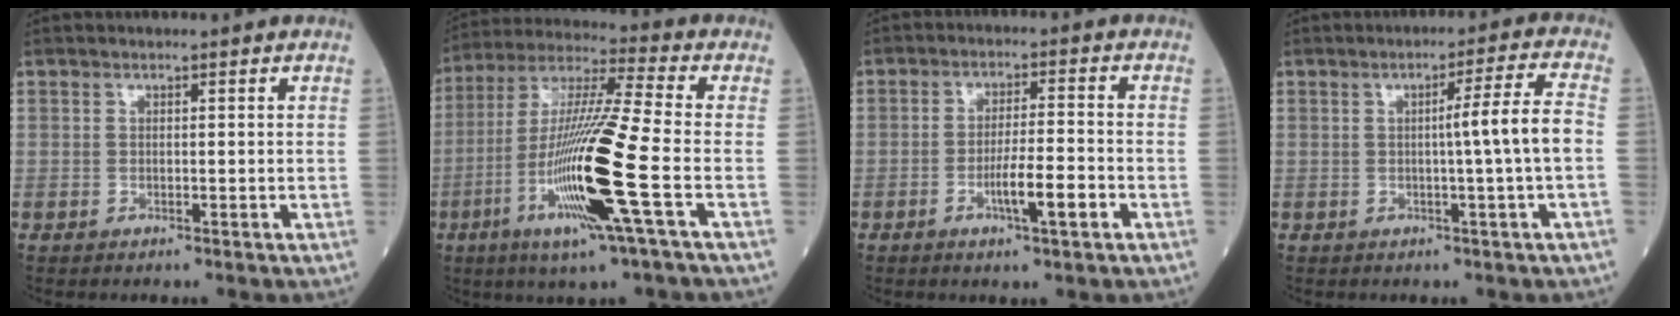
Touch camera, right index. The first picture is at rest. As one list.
[{"total": 18.0, "force": [-5.5, -0.5, 17.1], "torque": [-0.354, -0.022, -0.112]}, {"total": 6.1, "force": [-2.5, 0.4, 5.6], "torque": [-0.097, -0.004, -0.042]}, {"total": 6.3, "force": [-0.5, -1.5, 6.1], "torque": [-0.092, 0.006, -0.006]}]